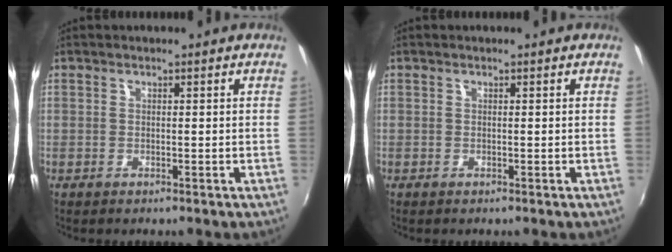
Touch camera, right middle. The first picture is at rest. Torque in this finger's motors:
{"motor_torque": [0.13, -0.24, 0.04, 0.01]}